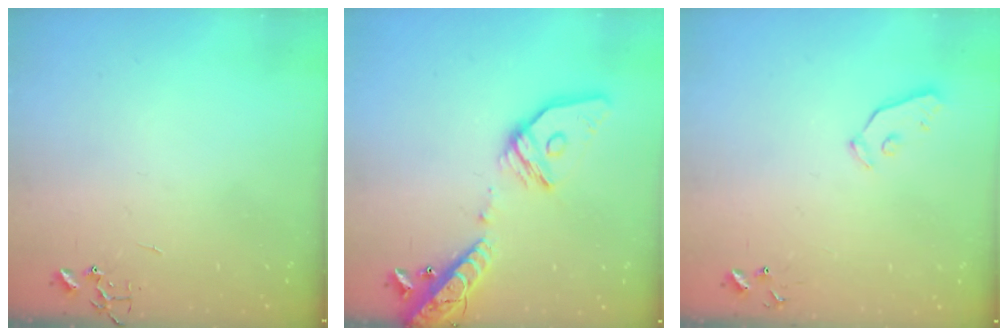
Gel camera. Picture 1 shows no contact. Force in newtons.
{"total": 18.3, "press": 17.9, "slide": 3.6}
{"total": 4.0, "press": 4.0, "slide": 0.2}